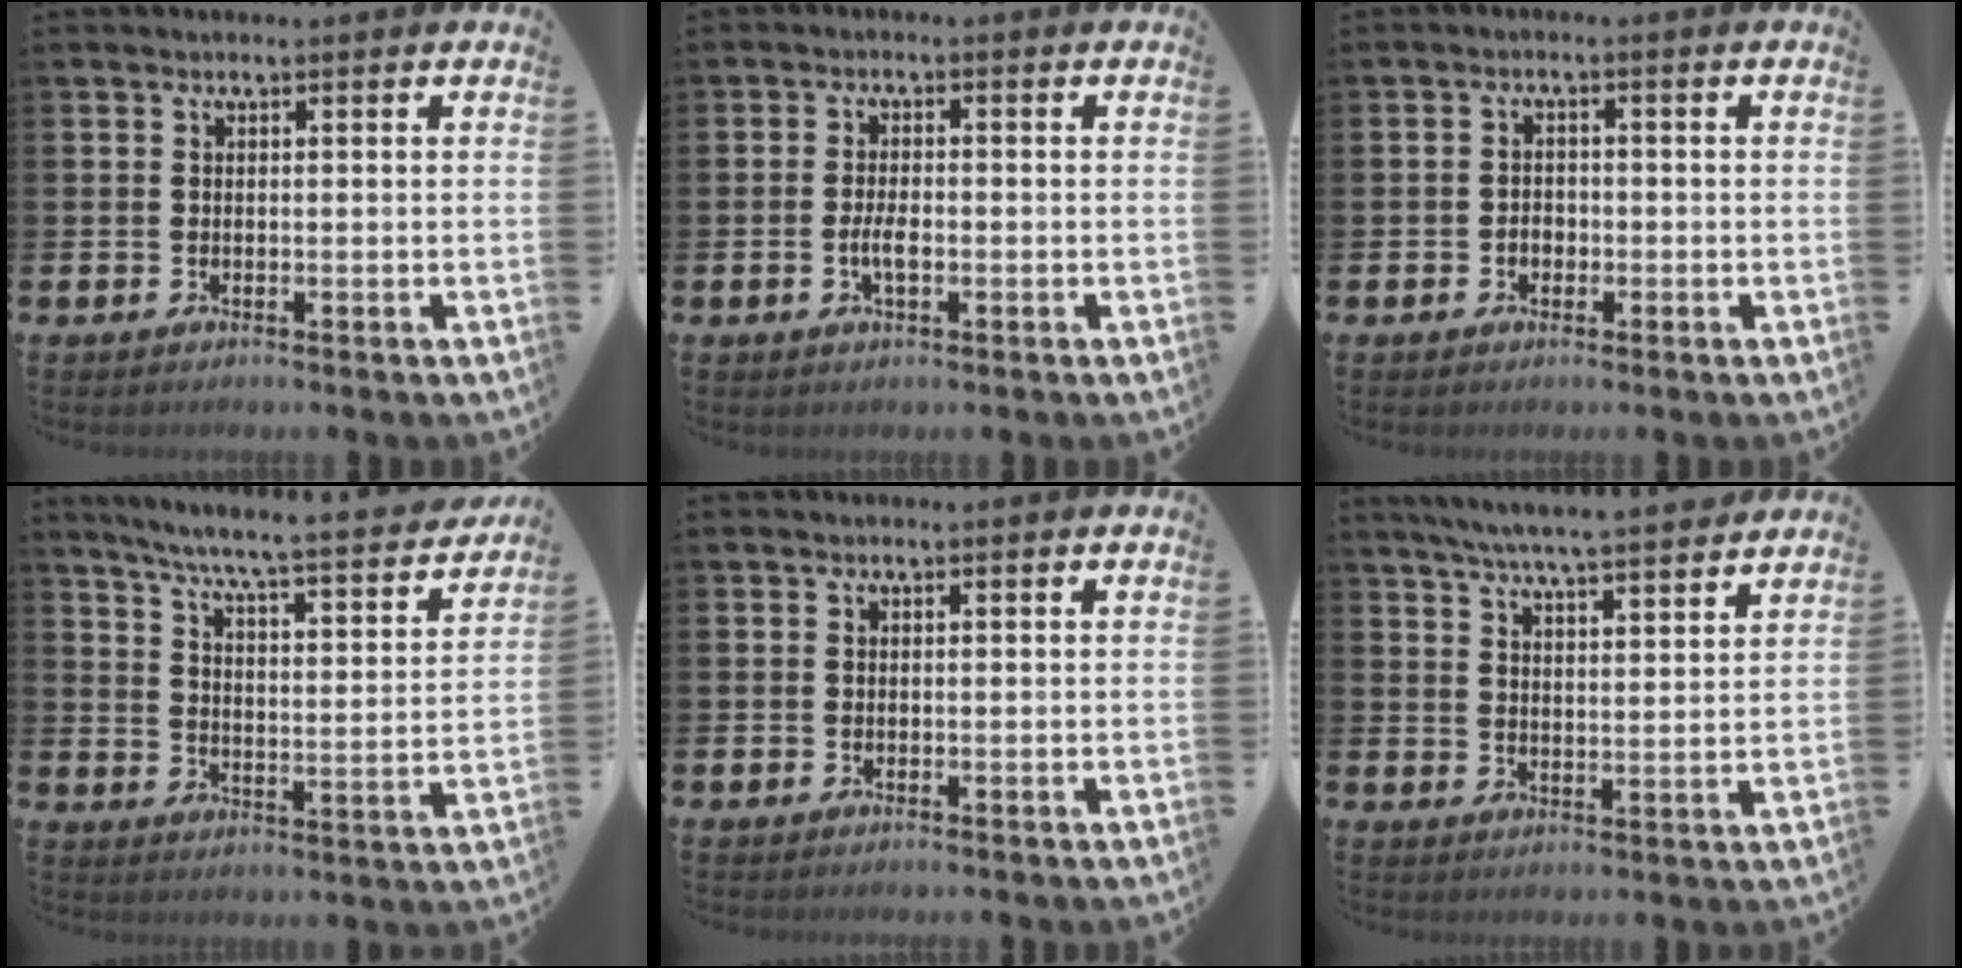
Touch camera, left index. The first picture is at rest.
{"total": 2.7, "force": [-0.6, 1.1, 2.4], "torque": [-0.036, -0.002, -0.013]}
{"total": 1.4, "force": [-0.6, 1.2, 0.4], "torque": [-0.002, 0.001, -0.015]}
{"total": 6.9, "force": [6.3, 0.1, 2.9], "torque": [-0.078, -0.055, 0.101]}
{"total": 0.0}
{"total": 6.6, "force": [6.3, -0.2, 1.7], "torque": [-0.044, -0.041, 0.110]}